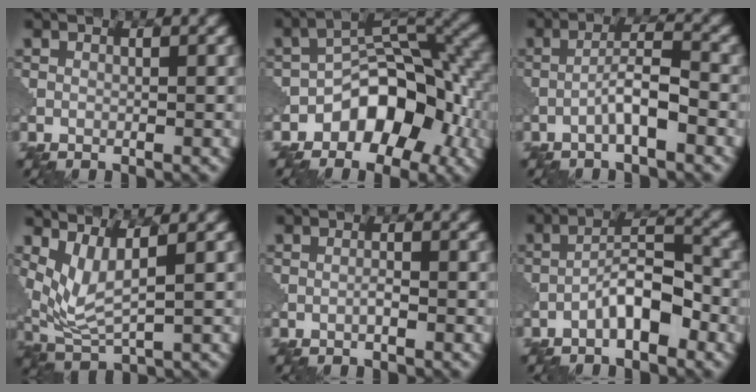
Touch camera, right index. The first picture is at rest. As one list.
[{"total": 8.6, "force": [-3.8, 5.3, 5.6], "torque": [-0.060, 0.012, -0.073]}, {"total": 3.6, "force": [-1.7, 0.6, 3.1], "torque": [-0.054, 0.016, -0.037]}, {"total": 4.0, "force": [1.7, 1.1, 3.4], "torque": [-0.089, -0.008, 0.045]}, {"total": 0.8, "force": [-0.4, 0.1, 0.7], "torque": [-0.013, 0.002, -0.009]}, {"total": 4.6, "force": [-2.5, 1.5, 3.6], "torque": [-0.058, 0.018, -0.049]}]